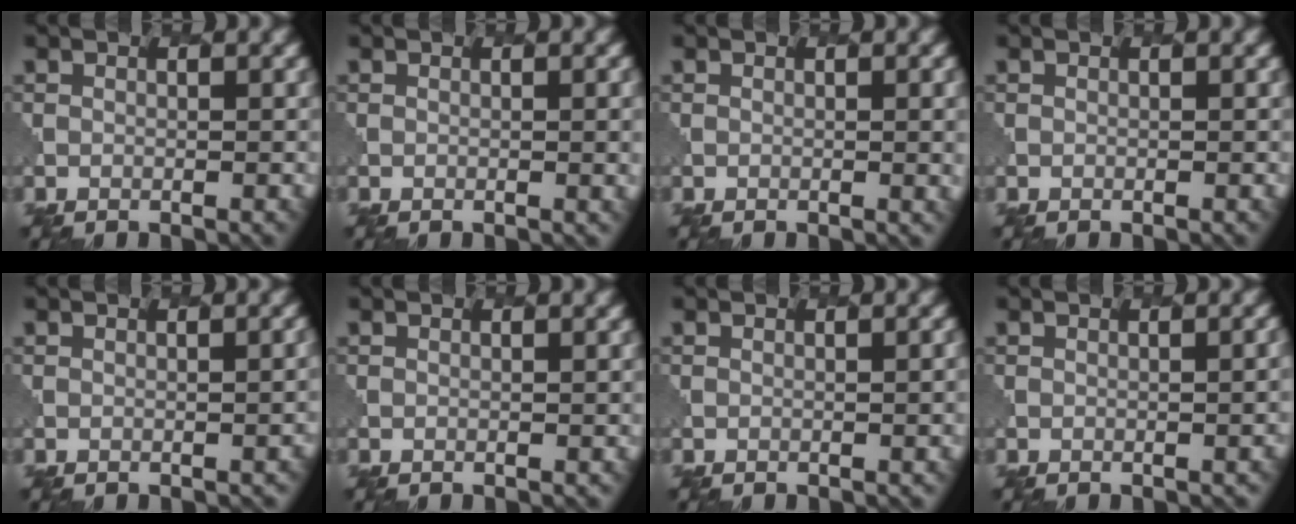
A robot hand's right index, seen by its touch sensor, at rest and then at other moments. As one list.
[{"total": 1.4, "force": [0.2, 0.5, 1.3], "torque": [-0.012, 0.001, 0.002]}, {"total": 1.6, "force": [0.3, 0.5, 1.5], "torque": [-0.015, 0.000, 0.002]}, {"total": 0.0}, {"total": 1.2, "force": [0.0, 0.6, 1.0], "torque": [0.005, 0.008, 0.002]}, {"total": 0.0}, {"total": 1.1, "force": [-0.1, 0.5, 1.0], "torque": [0.002, 0.007, 0.002]}, {"total": 1.8, "force": [-0.1, 0.9, 1.6], "torque": [0.005, 0.011, 0.001]}]